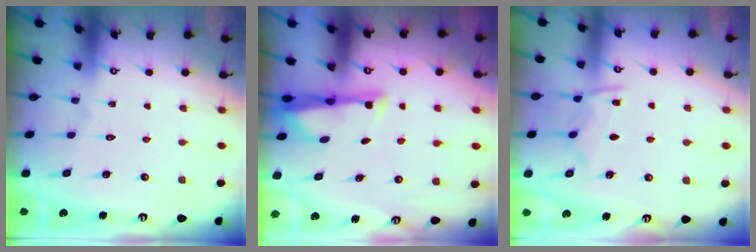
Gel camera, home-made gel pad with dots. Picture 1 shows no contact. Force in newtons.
{"total": 3.4, "press": 3.3, "slide": 1.0}
{"total": 8.6, "press": 8.5, "slide": 0.8}